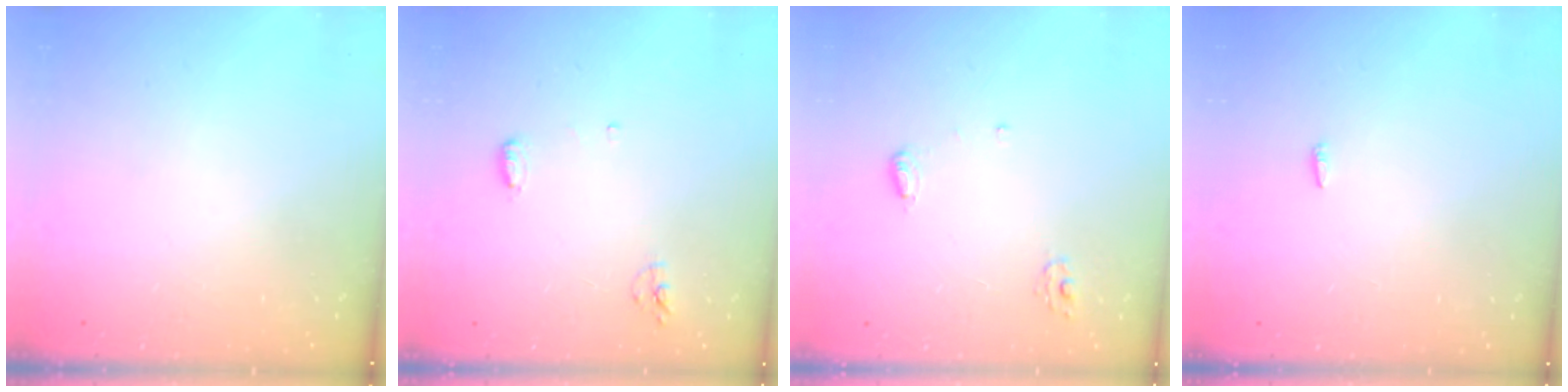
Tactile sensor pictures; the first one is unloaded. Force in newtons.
{"total": 5.4, "press": 5.3, "slide": 1.1}
{"total": 4.7, "press": 4.7, "slide": 0.4}
{"total": 1.8, "press": 1.7, "slide": 0.6}